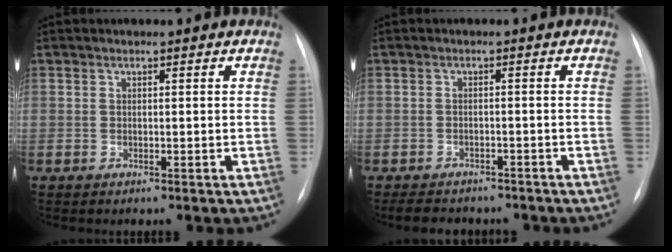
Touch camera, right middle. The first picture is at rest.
{"total": 7.1, "force": [-6.1, 3.0, 2.2], "torque": [-0.035, 0.002, -0.076]}